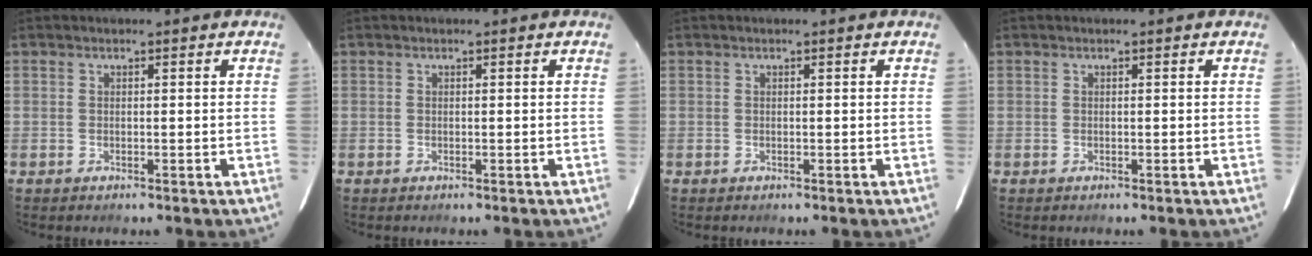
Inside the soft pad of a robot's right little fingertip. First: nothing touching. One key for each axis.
{"total": 0.0}
{"total": 0.0}
{"total": 0.0}